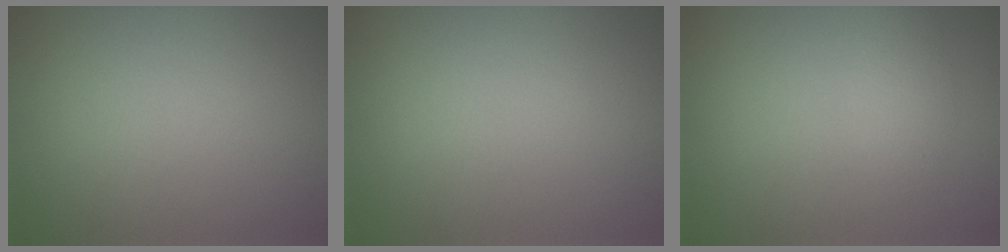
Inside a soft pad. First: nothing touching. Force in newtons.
{"total": 0.0}
{"total": 1.6, "press": 1.6, "slide": 0.0}